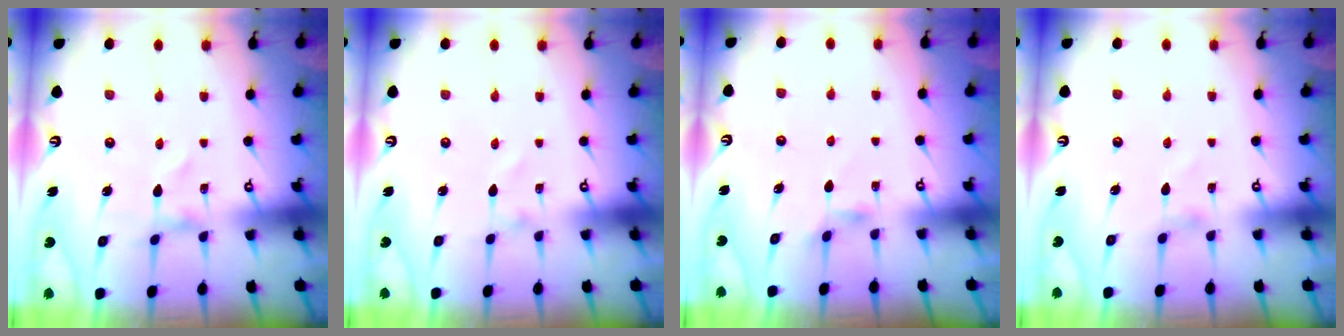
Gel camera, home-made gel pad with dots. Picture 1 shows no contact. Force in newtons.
{"total": 1.4, "press": 1.4, "slide": 0.0}
{"total": 2.2, "press": 2.1, "slide": 0.4}
{"total": 0.0}